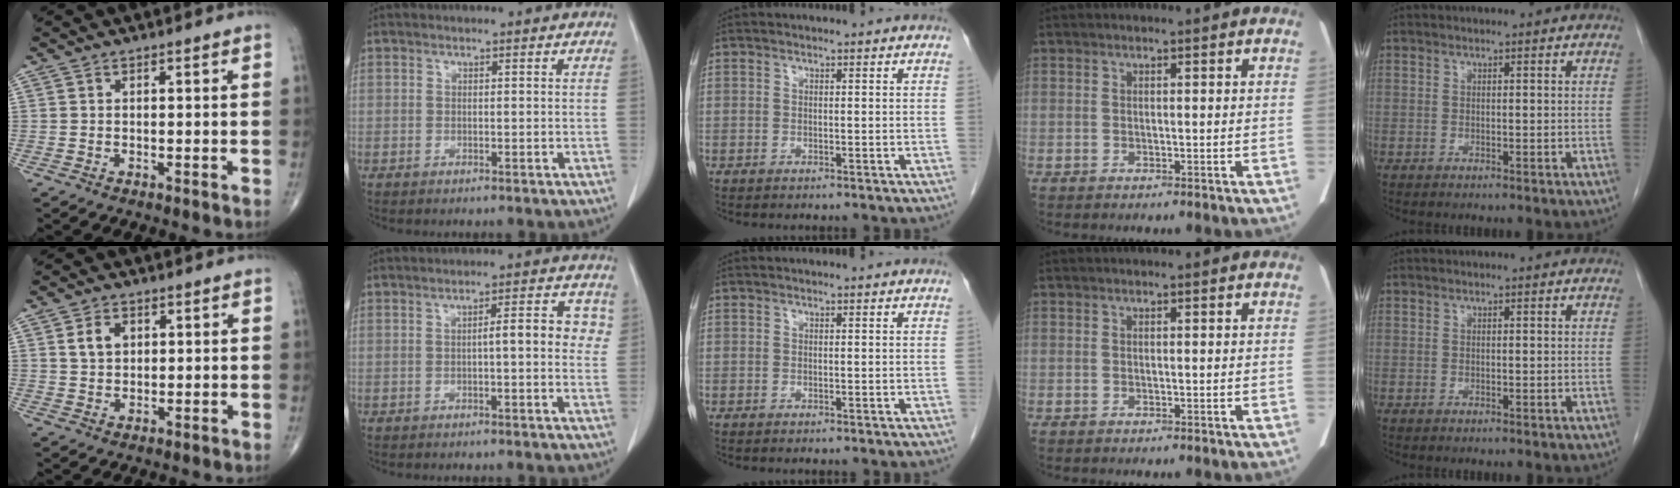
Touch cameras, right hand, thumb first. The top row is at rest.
{"thumb": {"total": 4.1, "force": [1.4, 3.0, 2.5], "torque": [-0.032, -0.005, 0.025]}, "index": {"total": 5.5, "force": [0.4, 1.3, 5.3], "torque": [-0.069, 0.018, 0.002]}}